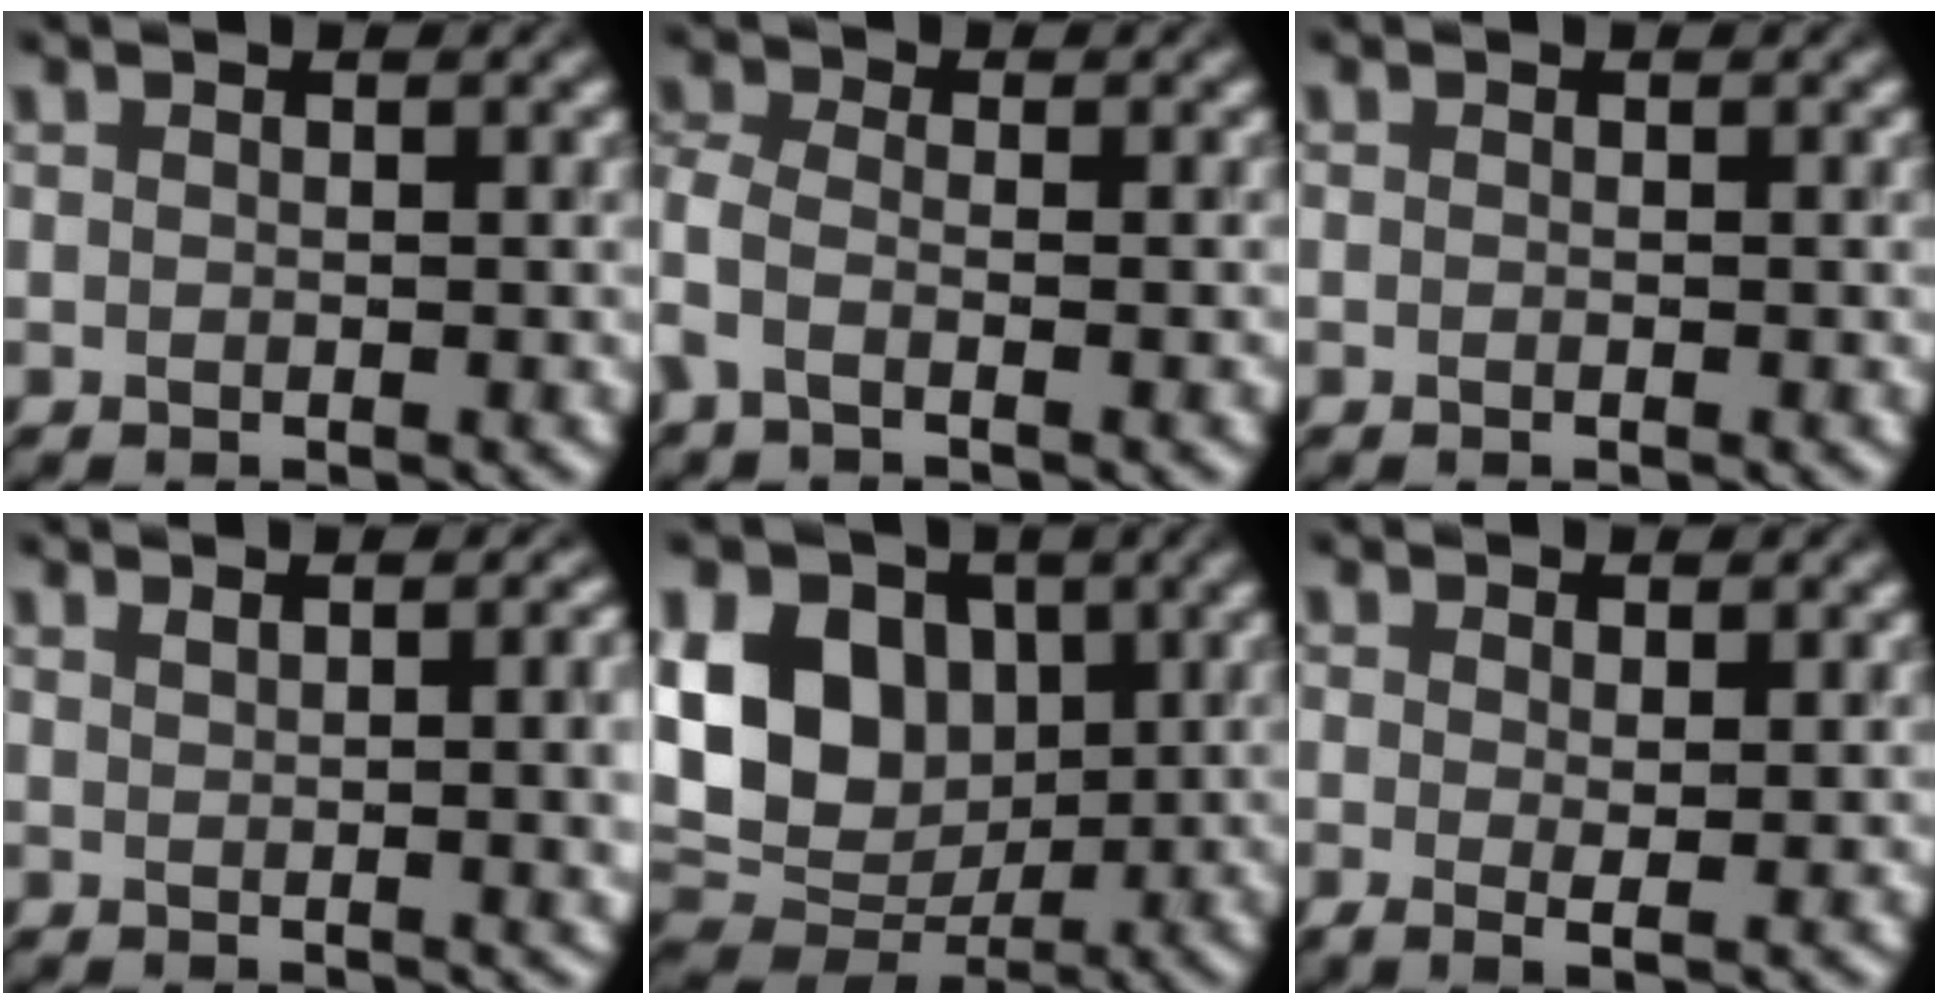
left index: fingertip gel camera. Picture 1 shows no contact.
{"total": 2.2, "force": [-1.0, 1.1, 1.6], "torque": [-0.041, 0.002, -0.034]}
{"total": 0.0}
{"total": 5.3, "force": [1.2, 2.2, 4.7], "torque": [-0.018, 0.019, 0.018]}
{"total": 9.7, "force": [2.4, 7.5, 5.7], "torque": [-0.112, 0.011, 0.029]}
{"total": 1.7, "force": [0.4, 0.3, 1.6], "torque": [-0.030, -0.001, 0.008]}